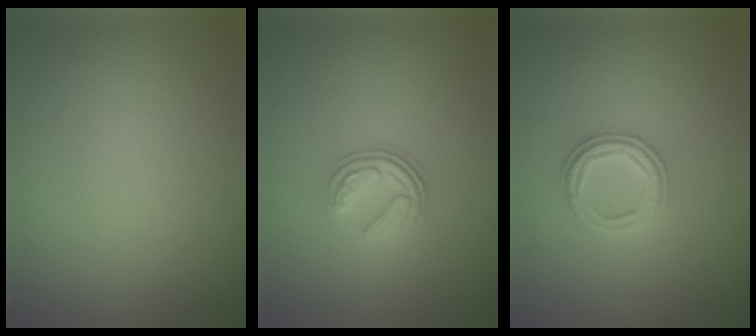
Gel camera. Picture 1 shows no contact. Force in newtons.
{"total": 3.5, "press": 2.4, "slide": 2.5}
{"total": 2.9, "press": 2.7, "slide": 1.0}